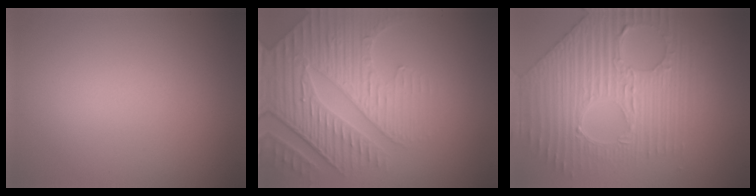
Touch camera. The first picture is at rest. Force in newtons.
{"total": 7.4, "press": 5.6, "slide": 4.9}
{"total": 6.1, "press": 5.3, "slide": 2.9}